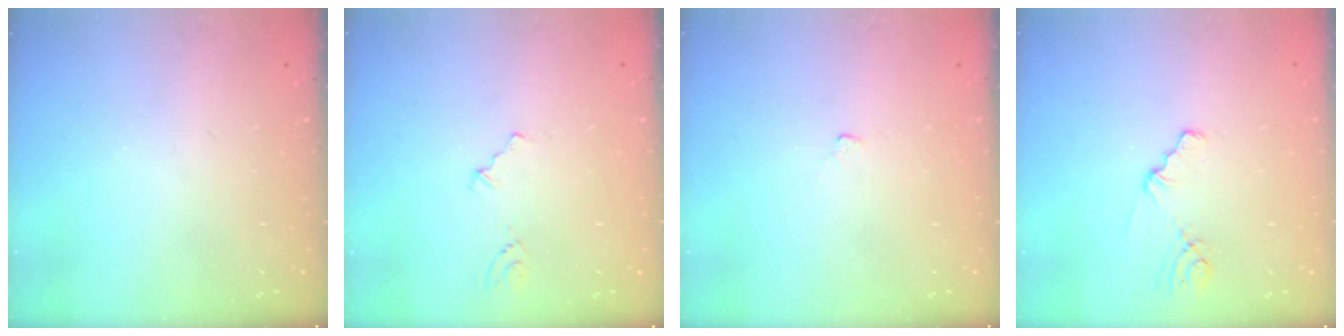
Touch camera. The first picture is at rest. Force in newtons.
{"total": 1.6, "press": 1.2, "slide": 1.0}
{"total": 2.9, "press": 2.9, "slide": 0.4}
{"total": 1.2, "press": 1.2, "slide": 0.2}